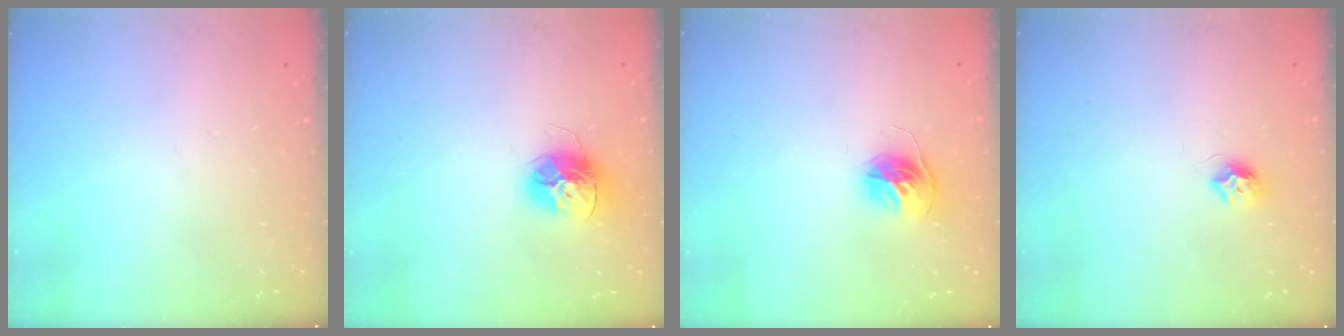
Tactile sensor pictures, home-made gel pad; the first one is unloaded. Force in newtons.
{"total": 13.4, "press": 13.4, "slide": 1.2}
{"total": 11.8, "press": 11.7, "slide": 0.8}
{"total": 7.3, "press": 7.3, "slide": 0.4}